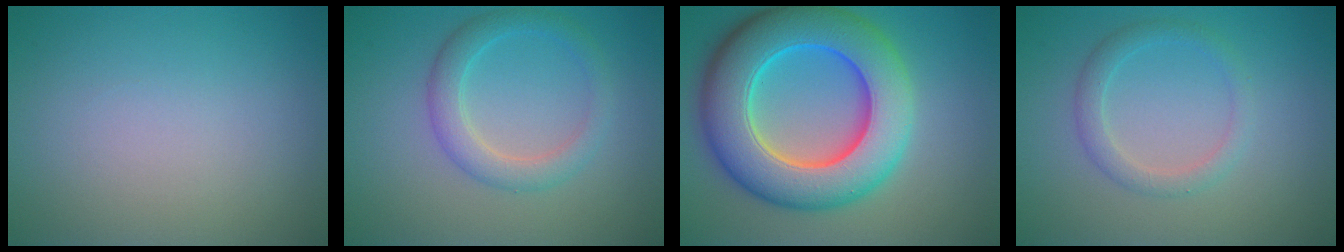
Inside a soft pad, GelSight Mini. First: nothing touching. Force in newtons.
{"total": 3.0, "press": 3.0, "slide": 0.1}
{"total": 11.8, "press": 11.8, "slide": 0.4}
{"total": 2.1, "press": 2.1, "slide": 0.1}